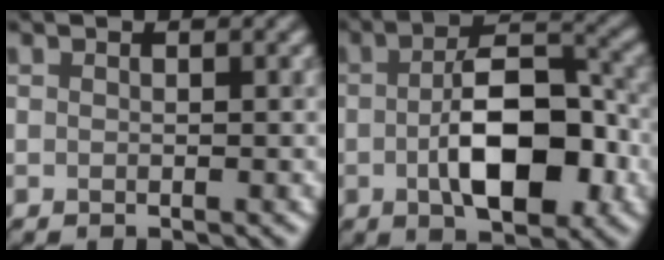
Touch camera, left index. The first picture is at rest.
{"total": 9.1, "force": [-1.8, 4.3, 7.8], "torque": [-0.125, 0.004, -0.030]}